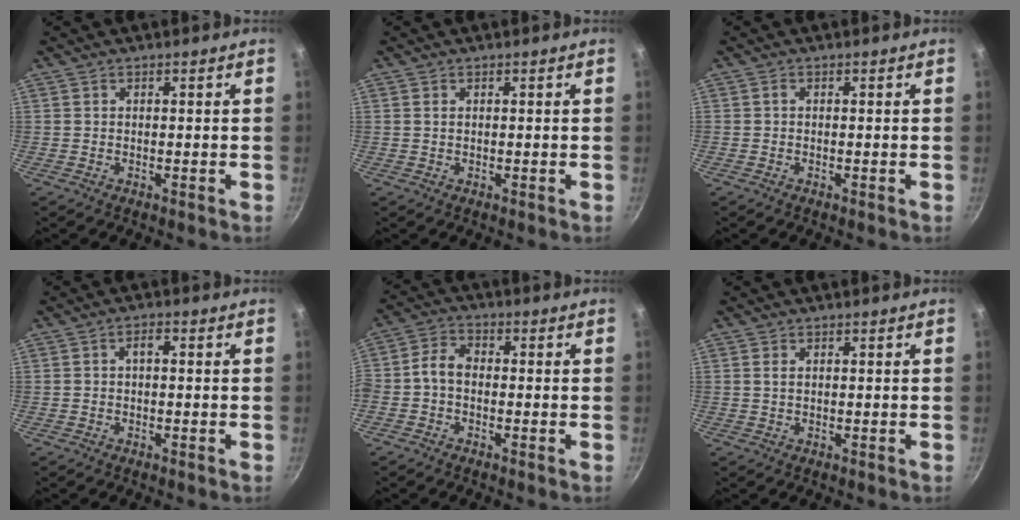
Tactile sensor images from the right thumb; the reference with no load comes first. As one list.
[{"total": 0.7, "force": [0.2, 0.4, 0.5], "torque": [-0.009, 0.001, 0.003]}, {"total": 0.6, "force": [0.0, 0.2, 0.6], "torque": [-0.013, 0.003, -0.001]}, {"total": 1.8, "force": [-0.2, 0.9, 1.5], "torque": [-0.027, 0.013, -0.004]}, {"total": 4.7, "force": [-1.2, 3.1, 3.3], "torque": [-0.062, 0.028, -0.036]}, {"total": 1.0, "force": [0.3, 0.6, 0.8], "torque": [-0.015, 0.001, 0.004]}]